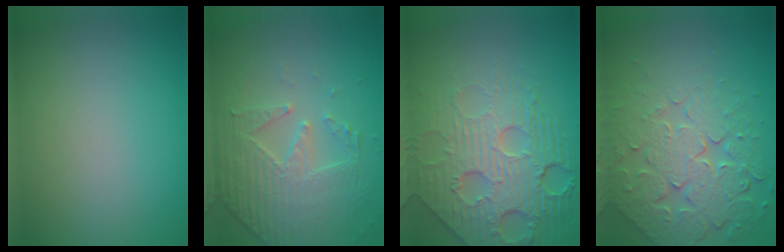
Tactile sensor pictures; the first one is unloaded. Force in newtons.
{"total": 4.9, "press": 3.9, "slide": 2.9}
{"total": 8.6, "press": 5.9, "slide": 6.2}
{"total": 7.2, "press": 5.7, "slide": 4.4}